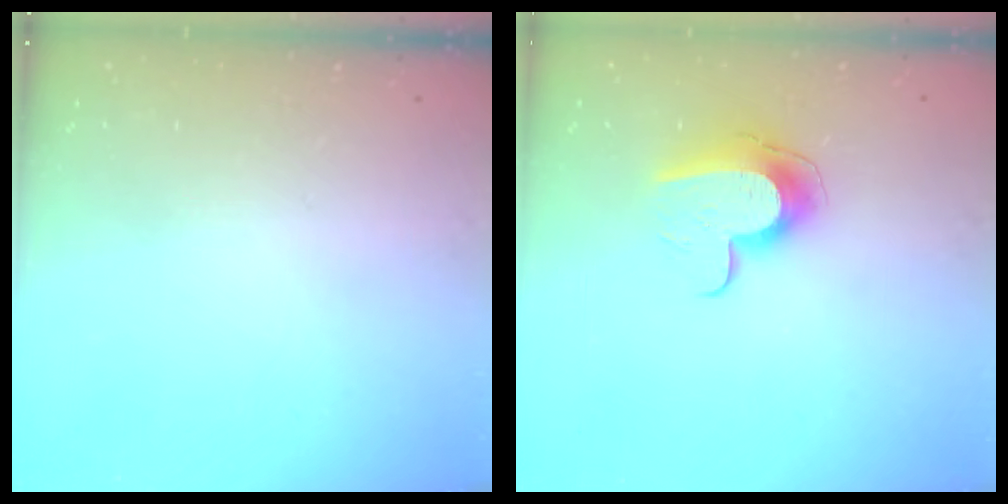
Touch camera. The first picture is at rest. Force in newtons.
{"total": 10.8, "press": 10.8, "slide": 0.9}